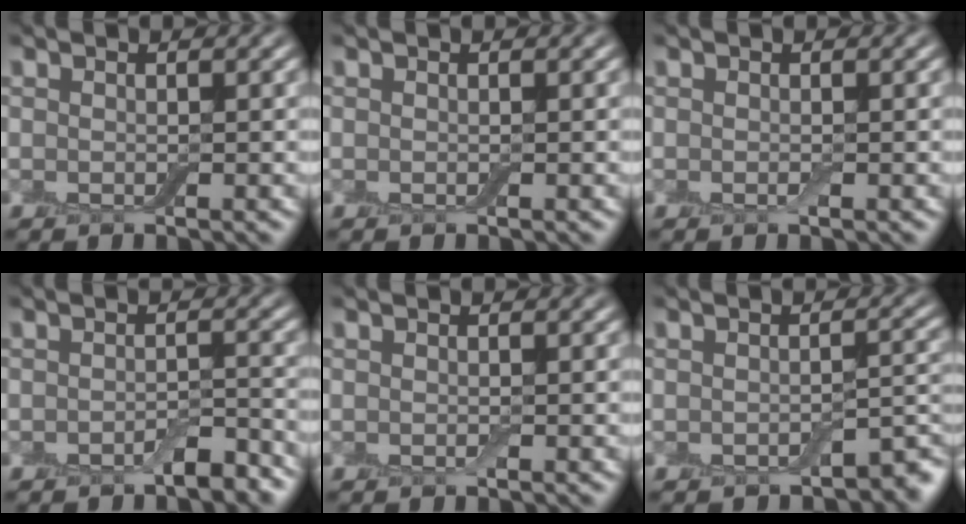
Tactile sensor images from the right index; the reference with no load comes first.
{"total": 0.0}
{"total": 0.0}
{"total": 2.4, "force": [-1.7, 0.8, 1.5], "torque": [-0.024, 0.005, -0.029]}
{"total": 0.0}
{"total": 2.7, "force": [-2.2, 0.7, 1.3], "torque": [-0.014, 0.001, -0.029]}